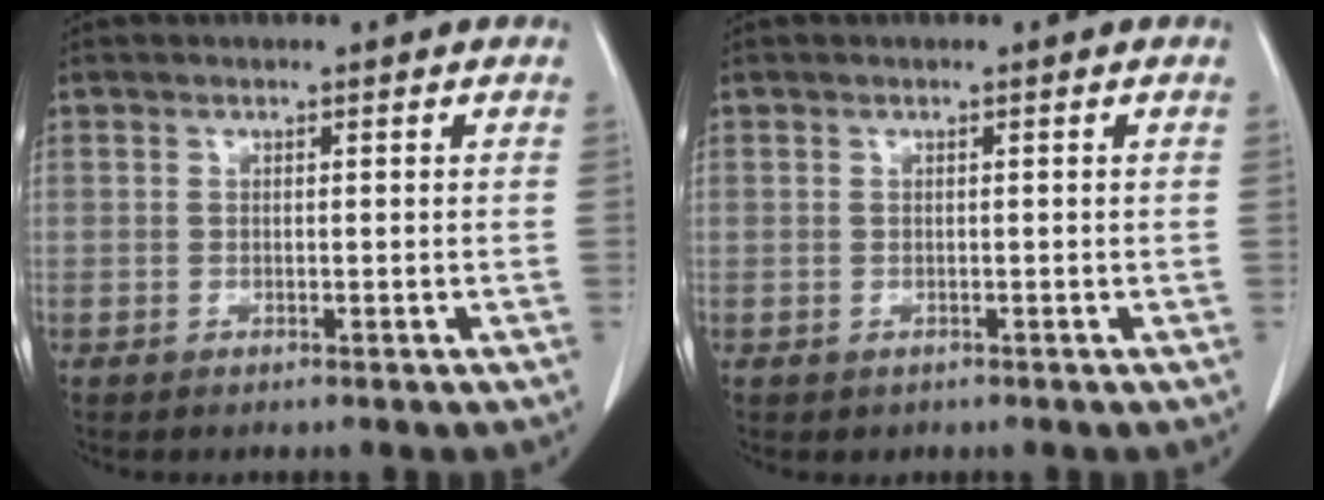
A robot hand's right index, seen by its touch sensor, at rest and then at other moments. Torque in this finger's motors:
{"motor_torque": [-0.18, -0.15, -0.05, -0.04]}